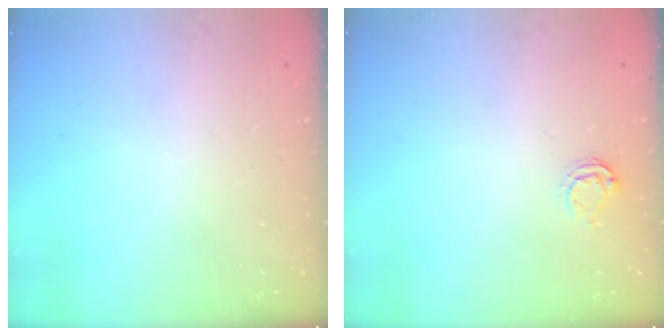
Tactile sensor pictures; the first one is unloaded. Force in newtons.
{"total": 5.5, "press": 5.5, "slide": 0.4}